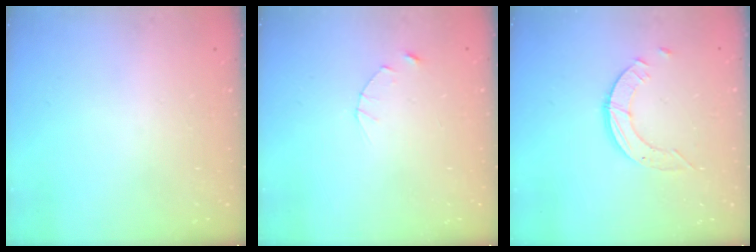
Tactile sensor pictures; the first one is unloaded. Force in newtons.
{"total": 2.5, "press": 2.4, "slide": 0.3}
{"total": 3.7, "press": 3.6, "slide": 0.4}